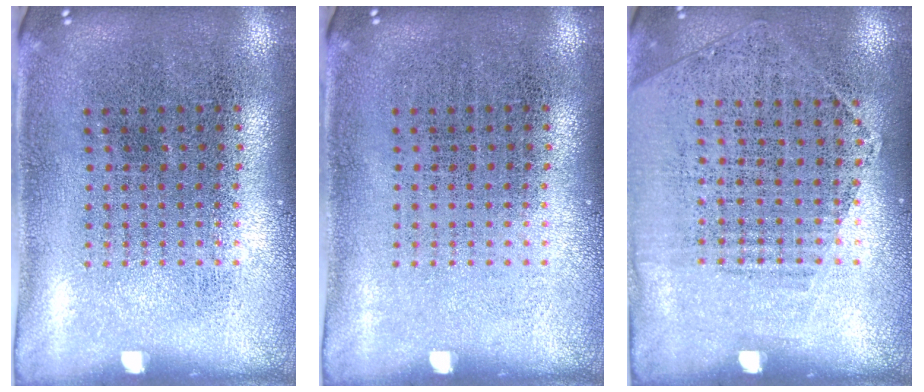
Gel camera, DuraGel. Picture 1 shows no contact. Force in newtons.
{"total": 0.0}
{"total": 1.2, "press": 1.0, "slide": 0.7}